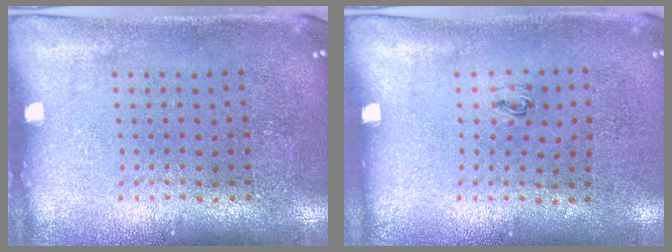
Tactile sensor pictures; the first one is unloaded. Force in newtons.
{"total": 0.5, "press": 0.2, "slide": 0.5}